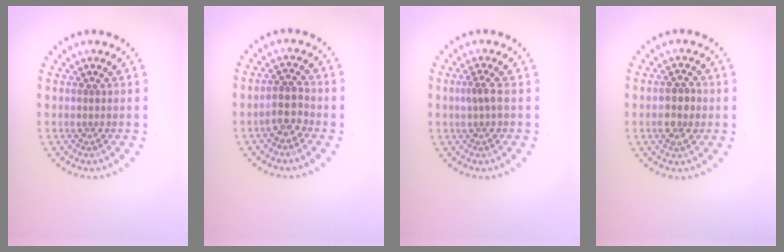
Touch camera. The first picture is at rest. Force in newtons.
{"total": 2.3, "press": 2.2, "slide": 0.9}
{"total": 1.3, "press": 1.2, "slide": 0.6}
{"total": 2.5, "press": 2.5, "slide": 0.4}